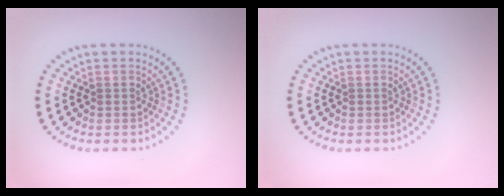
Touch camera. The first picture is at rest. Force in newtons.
{"total": 0.0}